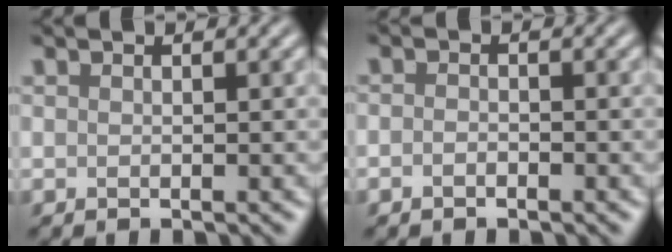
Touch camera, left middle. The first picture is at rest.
{"total": 0.9, "force": [-0.6, 0.5, 0.5], "torque": [-0.009, -0.001, -0.013]}